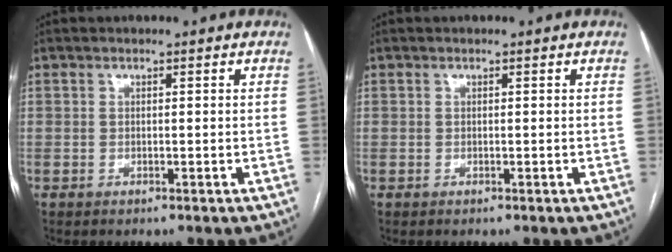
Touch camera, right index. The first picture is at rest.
{"total": 0.0}